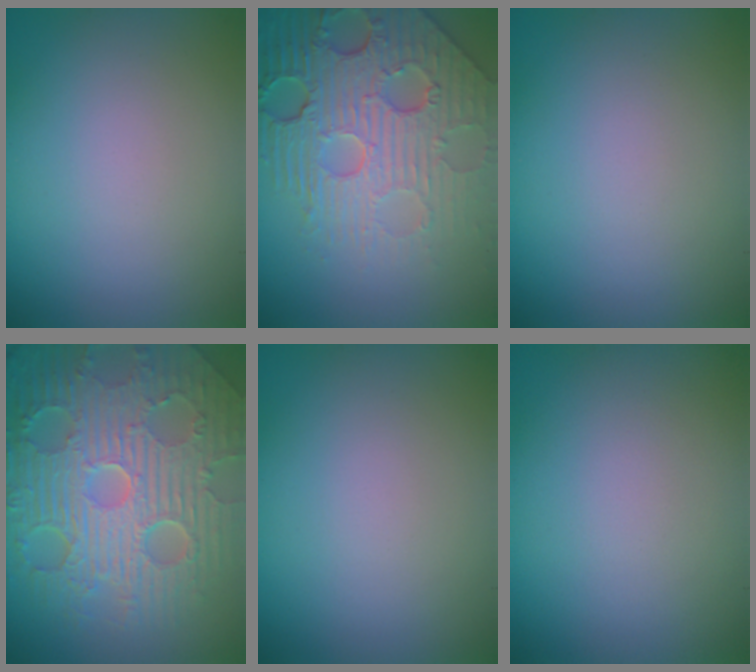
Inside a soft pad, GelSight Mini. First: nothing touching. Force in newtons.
{"total": 8.6, "press": 5.9, "slide": 6.2}
{"total": 0.0}
{"total": 11.7, "press": 7.5, "slide": 9.0}
{"total": 0.0}
{"total": 0.0}